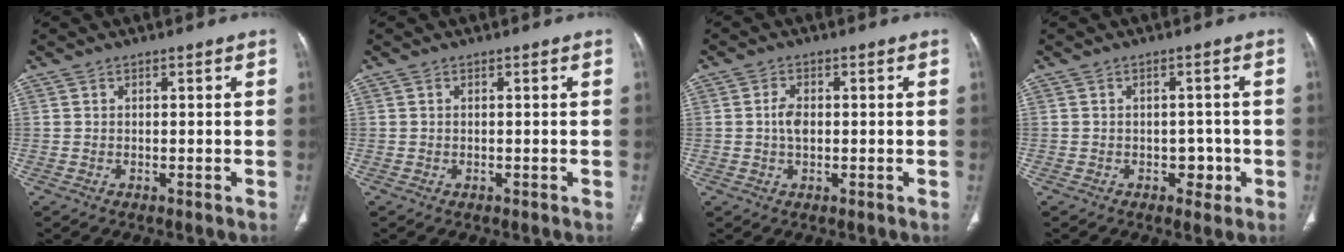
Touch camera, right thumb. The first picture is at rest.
{"total": 0.0}
{"total": 3.1, "force": [0.0, 1.9, 2.4], "torque": [-0.044, 0.005, -0.003]}
{"total": 3.2, "force": [-1.1, 2.4, 1.8], "torque": [-0.003, 0.008, -0.013]}